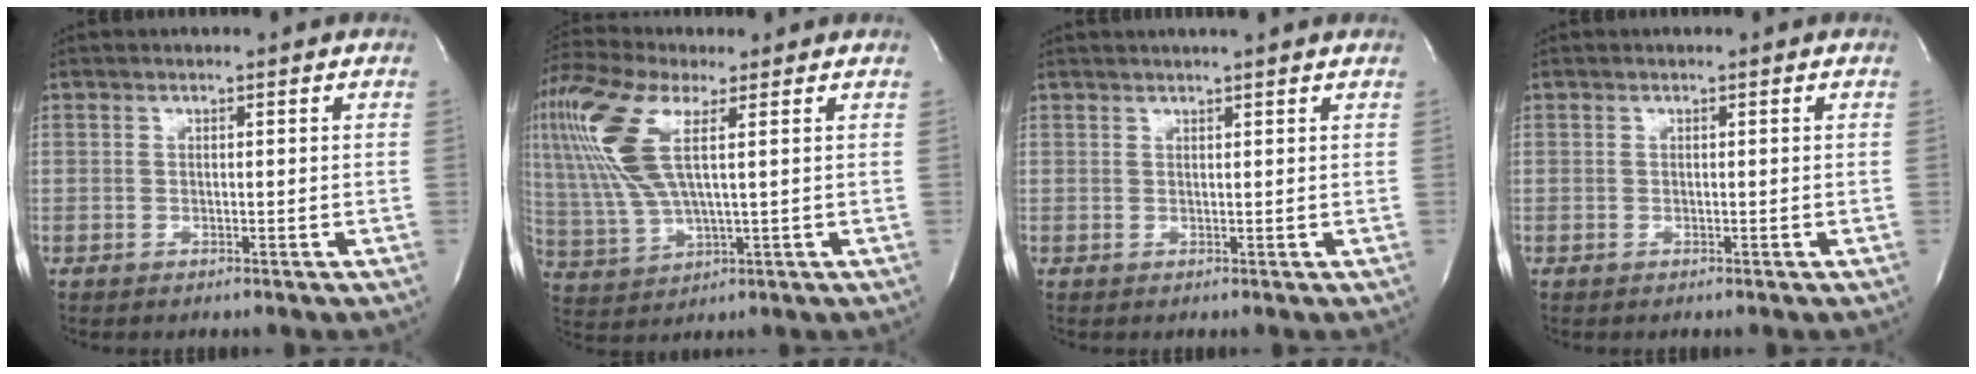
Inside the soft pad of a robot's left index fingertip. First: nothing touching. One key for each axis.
{"total": 12.8, "fx": 4.3, "fy": 3.4, "fz": 11.6, "tx": -0.286, "ty": 0.015, "tz": 0.083}
{"total": 4.7, "fx": 4.3, "fy": -0.1, "fz": 2.0, "tx": -0.028, "ty": 0.024, "tz": 0.051}
{"total": 0.0}